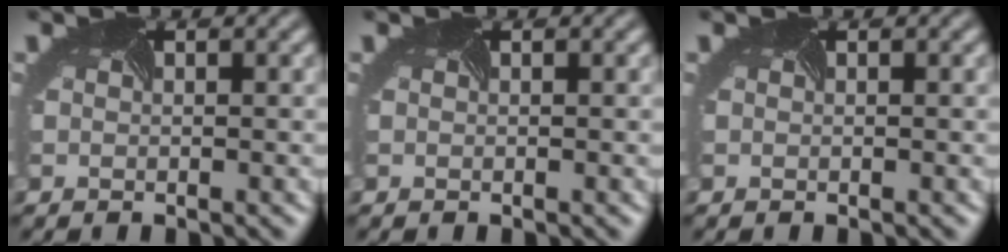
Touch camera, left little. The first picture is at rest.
{"total": 0.0}
{"total": 0.0}